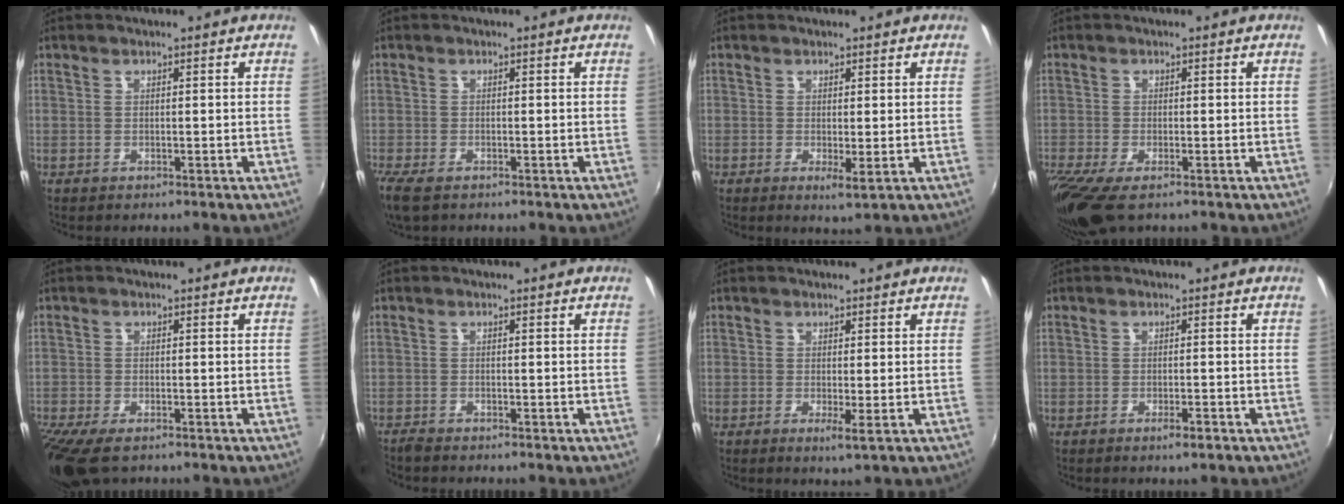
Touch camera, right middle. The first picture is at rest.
{"total": 4.2, "force": [-2.9, 1.5, 2.6], "torque": [-0.062, -0.018, -0.057]}
{"total": 2.1, "force": [0.0, 0.3, 2.1], "torque": [-0.037, -0.010, -0.001]}
{"total": 8.1, "force": [-5.6, 2.2, 5.4], "torque": [-0.126, -0.041, -0.102]}
{"total": 8.1, "force": [-5.9, 2.7, 4.8], "torque": [-0.119, -0.040, -0.110]}
{"total": 1.6, "force": [-1.6, 0.2, 0.4], "torque": [-0.013, -0.009, -0.033]}
{"total": 1.8, "force": [-0.2, -0.2, 1.8], "torque": [-0.034, -0.008, -0.005]}
{"total": 1.8, "force": [-1.2, 0.3, 1.3], "torque": [-0.024, -0.003, -0.020]}